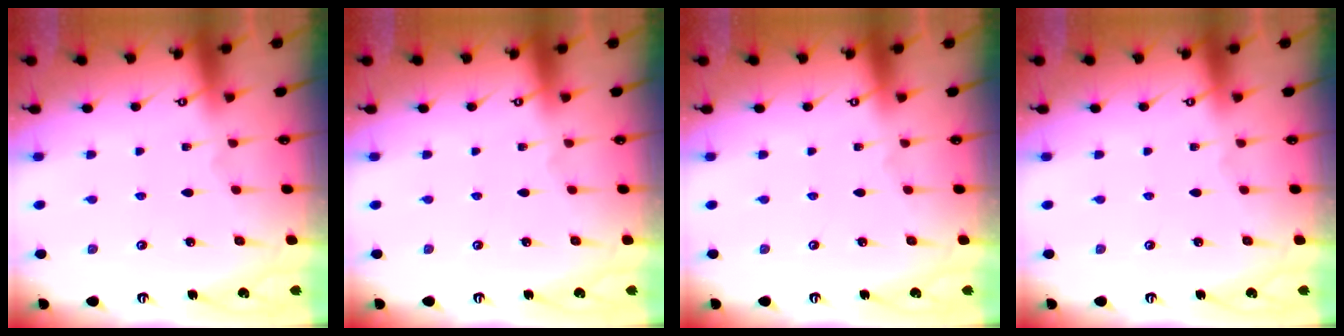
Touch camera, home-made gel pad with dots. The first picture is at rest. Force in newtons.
{"total": 0.0}
{"total": 0.0}
{"total": 0.0}